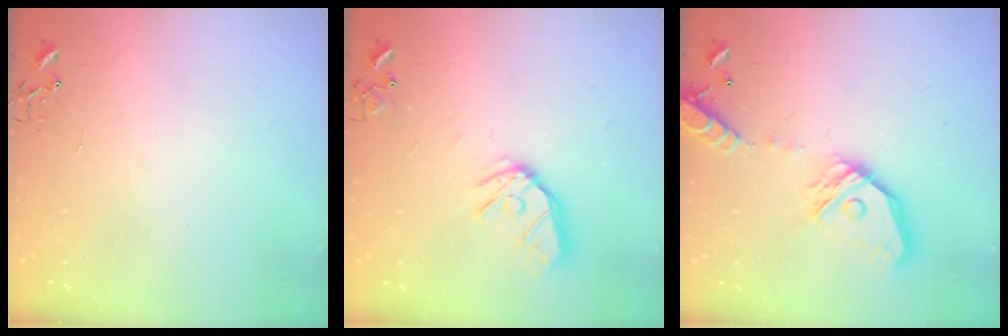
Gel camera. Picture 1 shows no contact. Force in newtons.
{"total": 13.2, "press": 13.1, "slide": 1.5}
{"total": 17.7, "press": 17.4, "slide": 3.0}